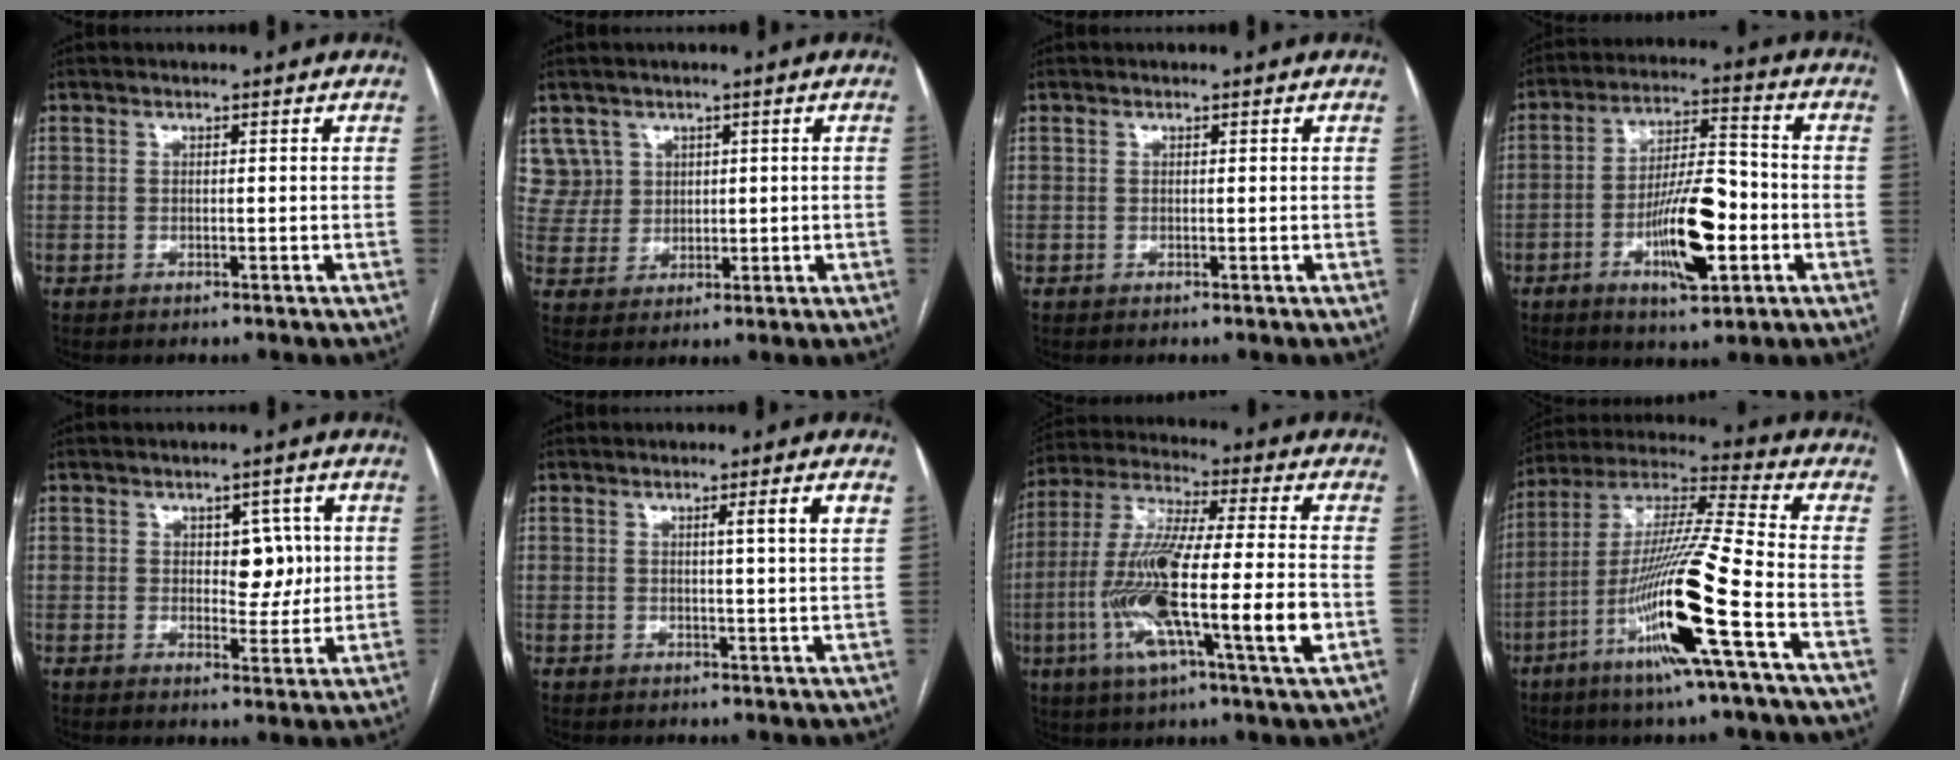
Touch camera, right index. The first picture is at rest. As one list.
[{"total": 5.9, "force": [3.0, 5.1, -0.2], "torque": [0.007, 0.017, 0.070]}, {"total": 0.0}, {"total": 12.4, "force": [-3.9, 3.1, 11.3], "torque": [-0.205, 0.005, -0.061]}, {"total": 5.2, "force": [1.0, 3.0, 4.2], "torque": [-0.048, 0.006, 0.018]}, {"total": 3.7, "force": [1.4, -0.5, 3.3], "torque": [-0.049, -0.004, 0.020]}, {"total": 19.6, "force": [-4.8, 1.6, 18.9], "torque": [-0.361, -0.012, -0.086]}, {"total": 18.2, "force": [-7.0, -0.8, 16.7], "torque": [-0.336, -0.017, -0.135]}]